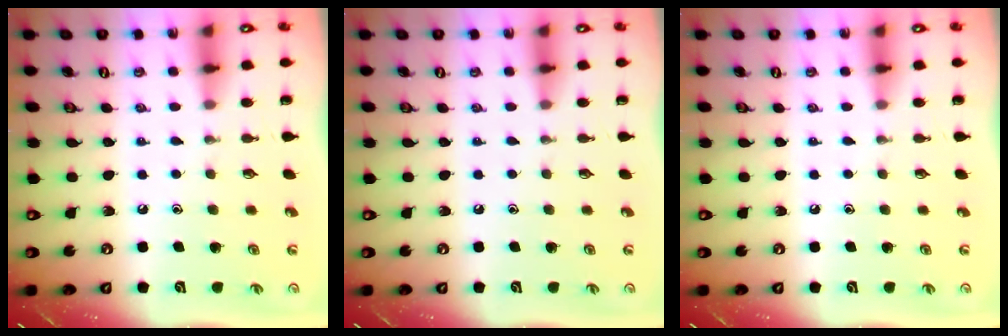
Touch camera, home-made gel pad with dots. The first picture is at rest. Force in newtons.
{"total": 0.0}
{"total": 0.0}